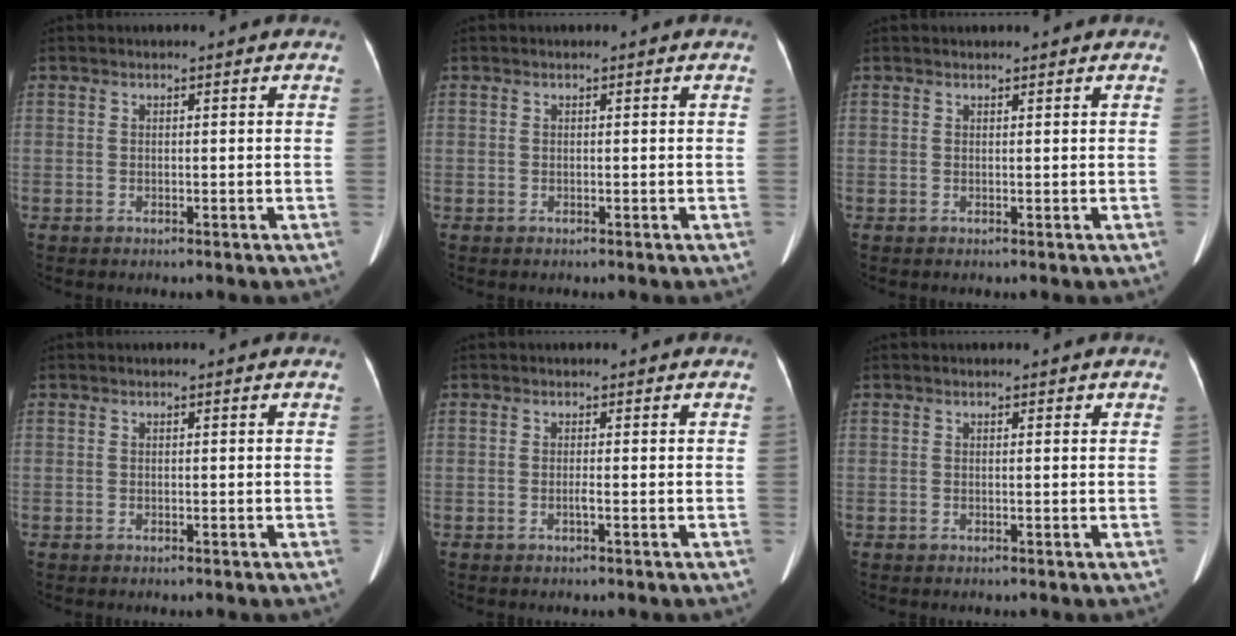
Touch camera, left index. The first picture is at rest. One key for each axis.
{"total": 0.0}
{"total": 1.6, "fx": 1.5, "fy": 0.1, "fz": 0.6, "tx": -0.008, "ty": 0.007, "tz": 0.018}
{"total": 0.0}
{"total": 0.6, "fx": -0.3, "fy": -0.2, "fz": 0.5, "tx": -0.012, "ty": -0.001, "tz": -0.001}
{"total": 0.8, "fx": 0.6, "fy": 0.3, "fz": 0.4, "tx": -0.004, "ty": 0.000, "tz": 0.007}